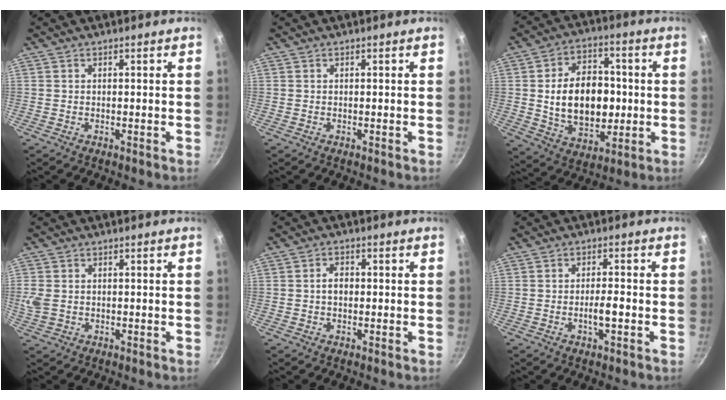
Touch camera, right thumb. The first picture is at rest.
{"total": 0.0}
{"total": 16.9, "force": [0.0, 11.6, 12.2], "torque": [-0.161, 0.011, 0.007]}
{"total": 3.9, "force": [0.1, 3.1, 2.4], "torque": [-0.051, -0.001, 0.005]}
{"total": 2.8, "force": [-0.1, 2.0, 1.9], "torque": [-0.021, 0.010, -0.004]}
{"total": 3.6, "force": [-1.1, 0.9, 3.3], "torque": [-0.055, 0.011, -0.019]}